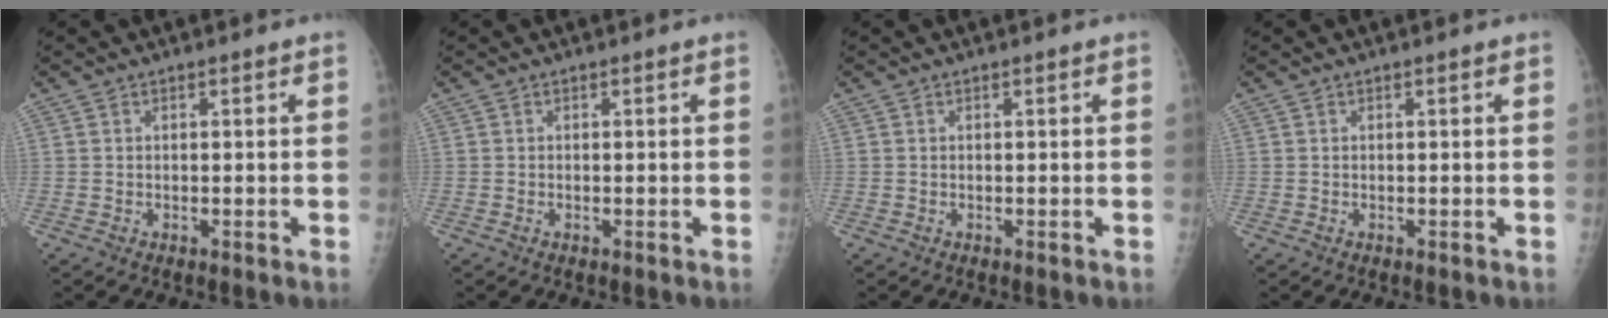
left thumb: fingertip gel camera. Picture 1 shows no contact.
{"total": 0.0}
{"total": 0.0}
{"total": 0.0}